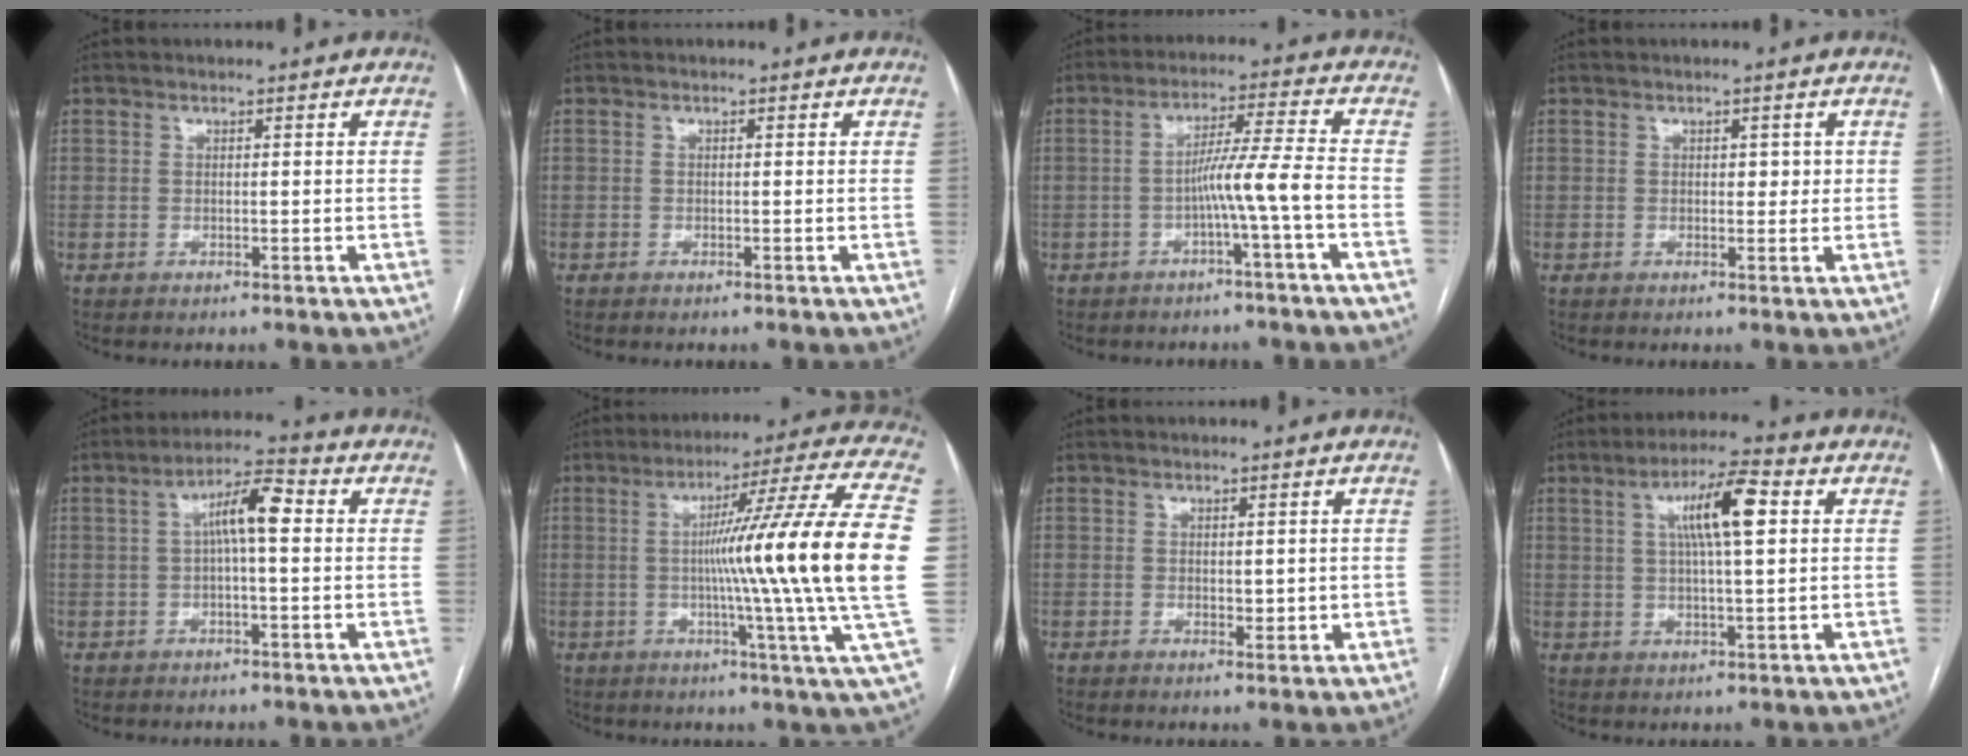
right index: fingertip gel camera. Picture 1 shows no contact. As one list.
[{"total": 0.0}, {"total": 6.8, "force": [-2.4, -1.5, 6.2], "torque": [-0.100, 0.015, -0.041]}, {"total": 2.1, "force": [0.4, 1.3, 1.5], "torque": [-0.014, 0.004, 0.005]}, {"total": 6.9, "force": [1.0, 1.3, 6.7], "torque": [-0.118, 0.026, 0.013]}, {"total": 22.7, "force": [0.0, -2.4, 22.5], "torque": [-0.282, -0.002, -0.019]}, {"total": 1.9, "force": [0.2, 1.2, 1.5], "torque": [-0.019, -0.006, 0.006]}, {"total": 8.9, "force": [2.5, 1.1, 8.5], "torque": [-0.148, 0.015, 0.043]}]